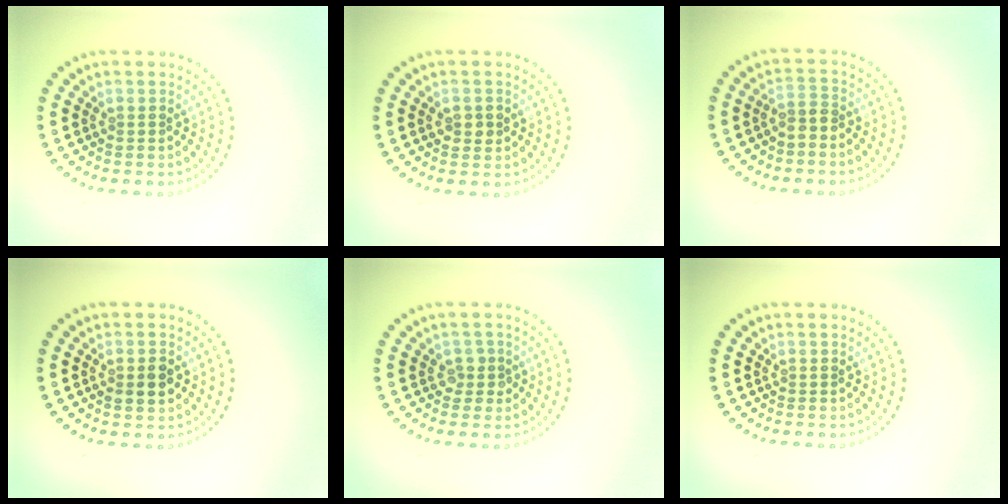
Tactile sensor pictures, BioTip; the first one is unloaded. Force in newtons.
{"total": 1.5, "press": 1.5, "slide": 0.1}
{"total": 1.3, "press": 0.8, "slide": 0.9}
{"total": 1.8, "press": 1.8, "slide": 0.1}
{"total": 1.3, "press": 1.1, "slide": 0.7}
{"total": 0.0}